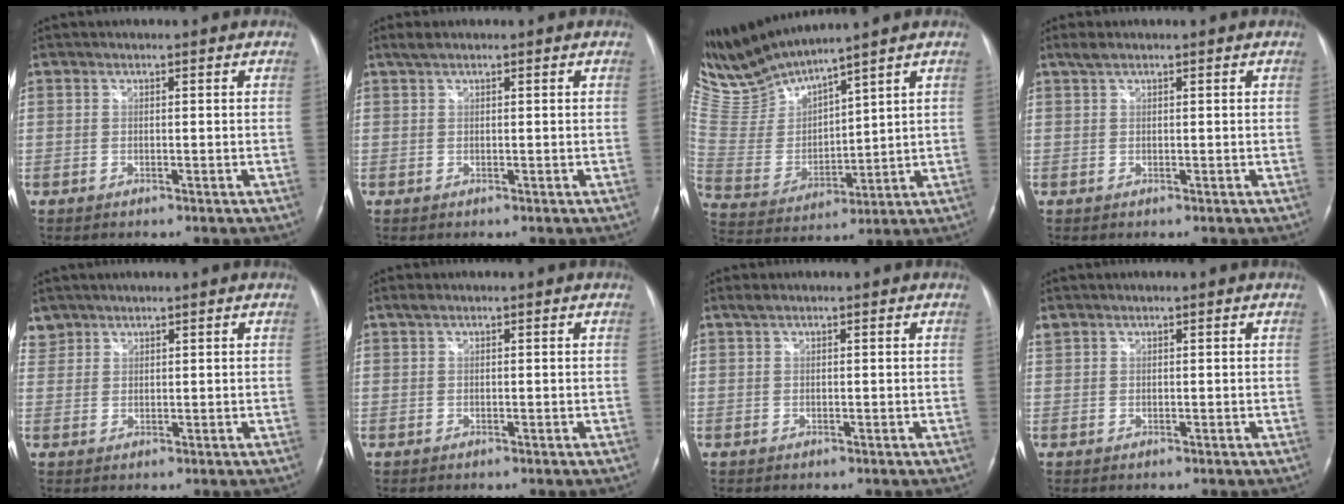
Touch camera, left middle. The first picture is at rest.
{"total": 1.4, "force": [1.1, 0.2, 0.8], "torque": [-0.022, 0.013, 0.024]}
{"total": 9.3, "force": [9.2, -0.7, 1.2], "torque": [-0.058, -0.006, 0.213]}
{"total": 1.4, "force": [1.1, 0.3, 0.8], "torque": [-0.022, 0.012, 0.026]}
{"total": 2.5, "force": [2.0, 1.4, -0.3], "torque": [0.013, 0.010, 0.039]}
{"total": 0.9, "force": [0.6, 0.2, 0.6], "torque": [-0.018, 0.016, 0.013]}
{"total": 1.0, "force": [0.8, 0.2, 0.6], "torque": [-0.018, 0.014, 0.019]}
{"total": 0.9, "force": [0.8, 0.5, 0.1], "torque": [-0.007, 0.017, 0.018]}